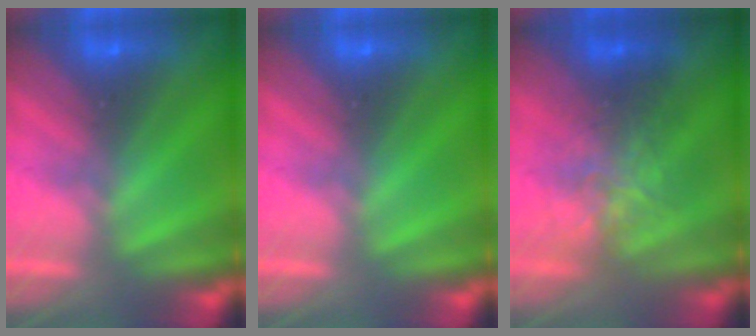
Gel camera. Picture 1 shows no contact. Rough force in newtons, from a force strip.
{"total": 0.0}
{"total": 2.4}